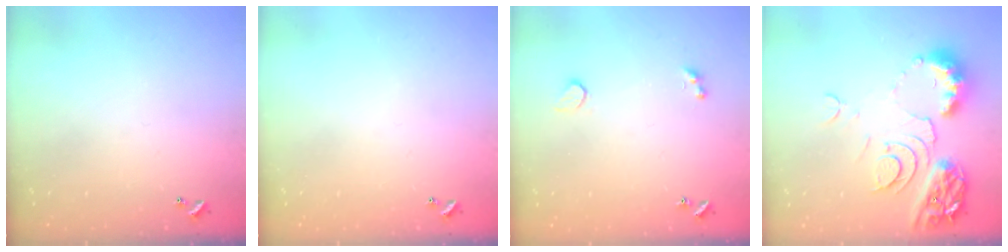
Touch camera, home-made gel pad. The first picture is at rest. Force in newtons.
{"total": 0.0}
{"total": 2.6, "press": 2.2, "slide": 1.2}
{"total": 11.1, "press": 11.0, "slide": 1.3}